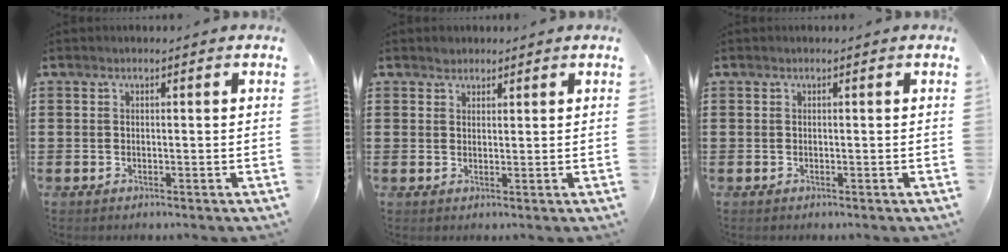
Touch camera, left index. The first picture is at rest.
{"total": 1.7, "force": [1.4, 0.8, 0.0], "torque": [0.005, -0.001, 0.027]}
{"total": 0.0}